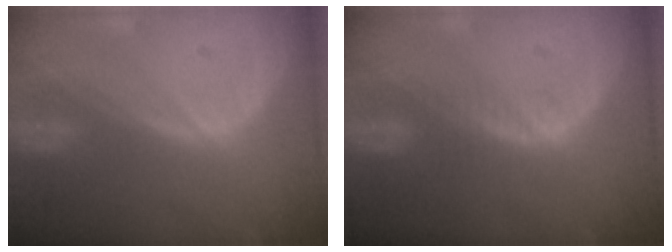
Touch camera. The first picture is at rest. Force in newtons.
{"total": 2.3, "press": 2.3, "slide": 0.3}